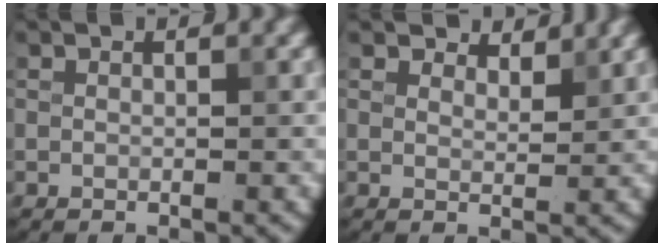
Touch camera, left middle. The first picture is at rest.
{"total": 2.6, "force": [2.5, 0.7, 0.4], "torque": [-0.009, 0.000, 0.030]}